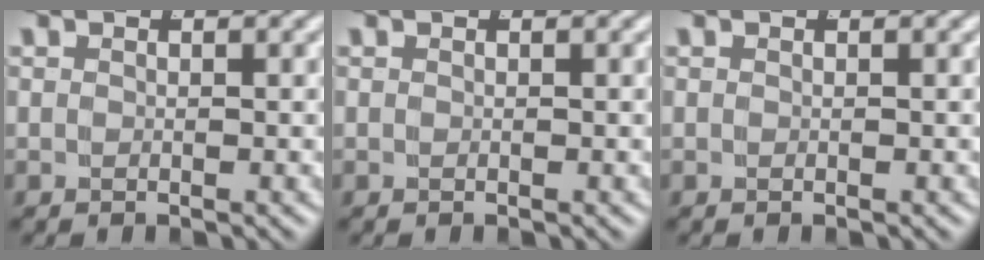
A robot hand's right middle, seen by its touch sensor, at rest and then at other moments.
{"total": 0.0}
{"total": 0.0}